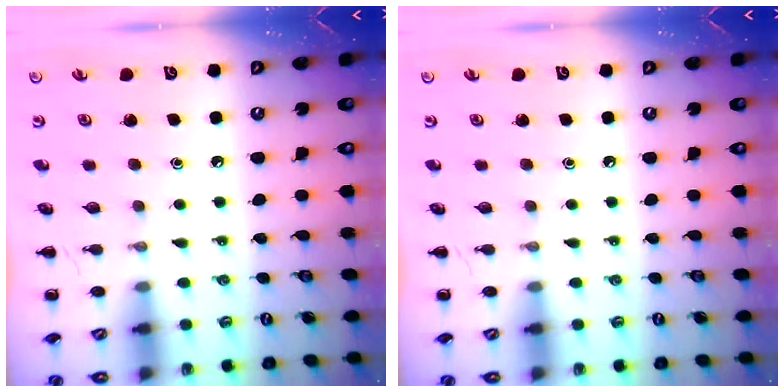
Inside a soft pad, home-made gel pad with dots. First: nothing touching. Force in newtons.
{"total": 0.0}